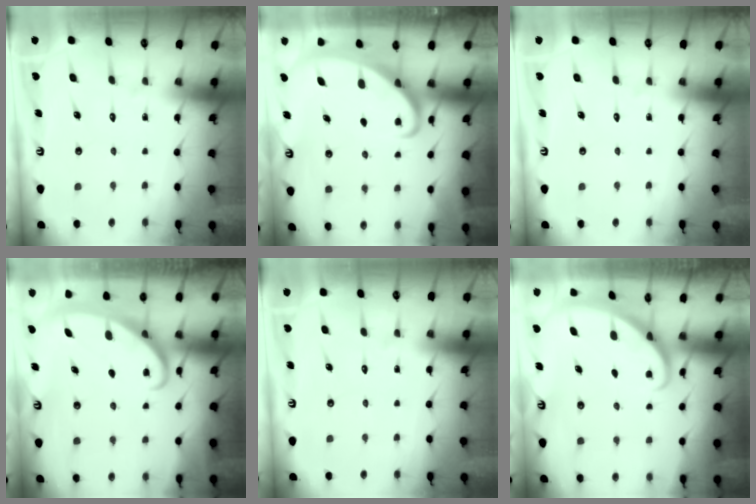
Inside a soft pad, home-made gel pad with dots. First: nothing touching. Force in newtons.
{"total": 2.6, "press": 2.5, "slide": 0.4}
{"total": 0.0}
{"total": 2.6, "press": 2.6, "slide": 0.4}
{"total": 0.0}
{"total": 1.9, "press": 1.9, "slide": 0.1}